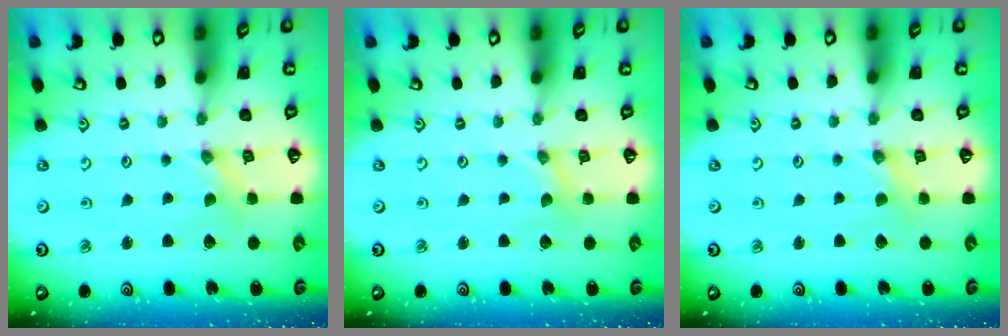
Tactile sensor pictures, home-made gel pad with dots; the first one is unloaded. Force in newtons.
{"total": 0.0}
{"total": 2.9, "press": 2.9, "slide": 0.6}